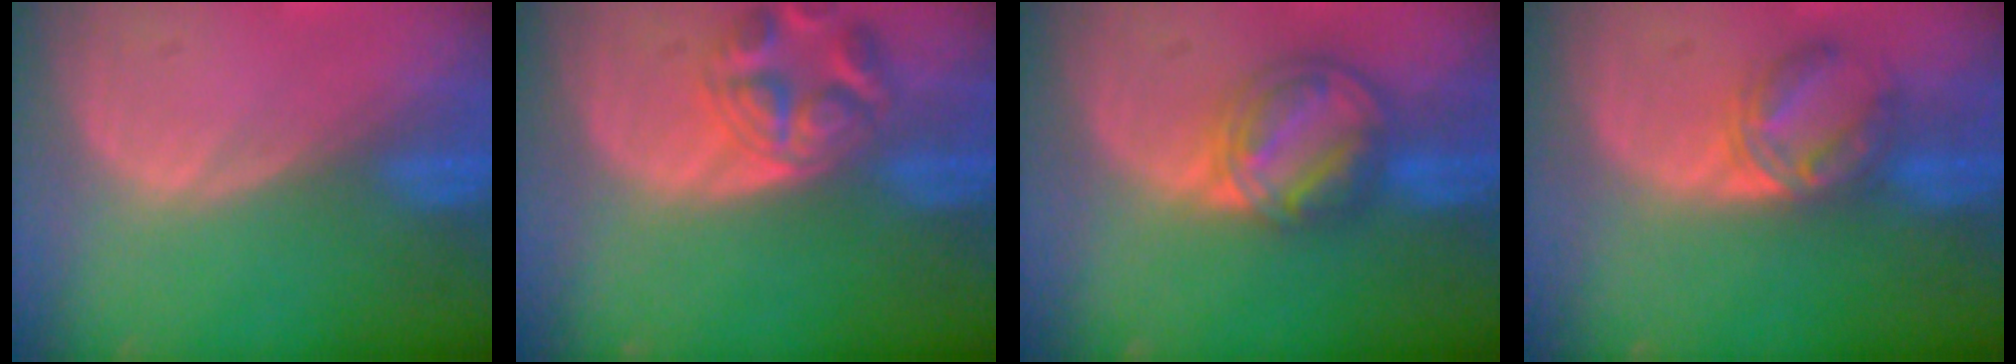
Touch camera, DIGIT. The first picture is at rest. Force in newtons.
{"total": 6.0, "press": 6.0, "slide": 0.4}
{"total": 8.0, "press": 6.9, "slide": 4.0}
{"total": 5.6, "press": 5.6, "slide": 0.8}